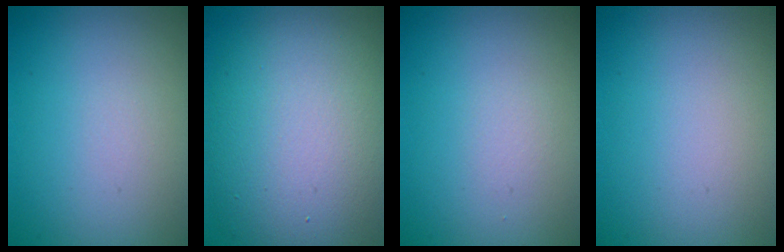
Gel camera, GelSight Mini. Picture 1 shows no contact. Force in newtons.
{"total": 12.3, "press": 12.3, "slide": 0.7}
{"total": 0.6, "press": 0.6, "slide": 0.0}
{"total": 0.0}